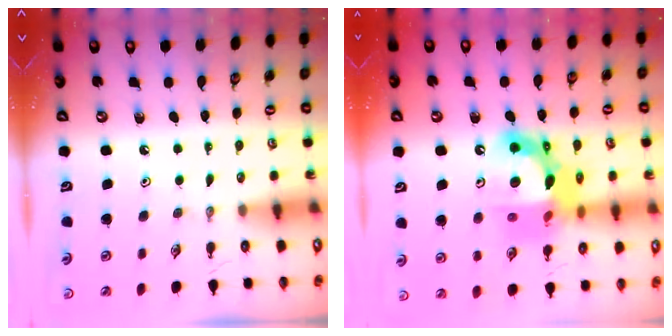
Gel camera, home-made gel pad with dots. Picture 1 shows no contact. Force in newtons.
{"total": 18.0, "press": 17.9, "slide": 1.5}